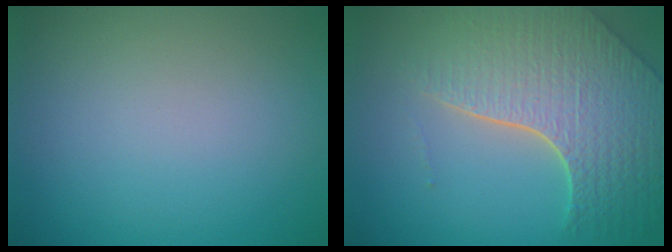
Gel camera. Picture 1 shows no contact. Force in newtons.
{"total": 8.2, "press": 5.9, "slide": 5.8}